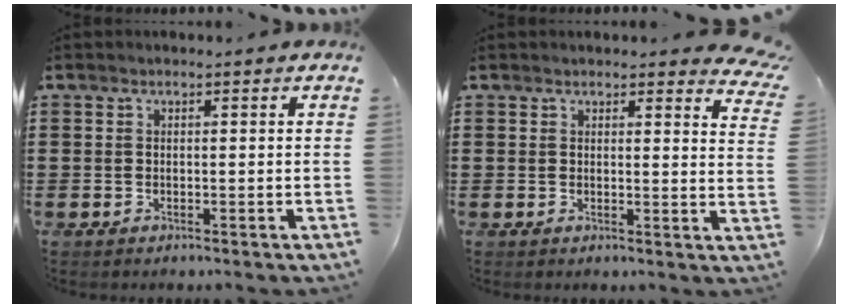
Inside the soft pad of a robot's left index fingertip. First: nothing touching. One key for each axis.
{"total": 2.8, "fx": 2.6, "fy": 0.3, "fz": 0.8, "tx": -0.008, "ty": -0.013, "tz": 0.046}